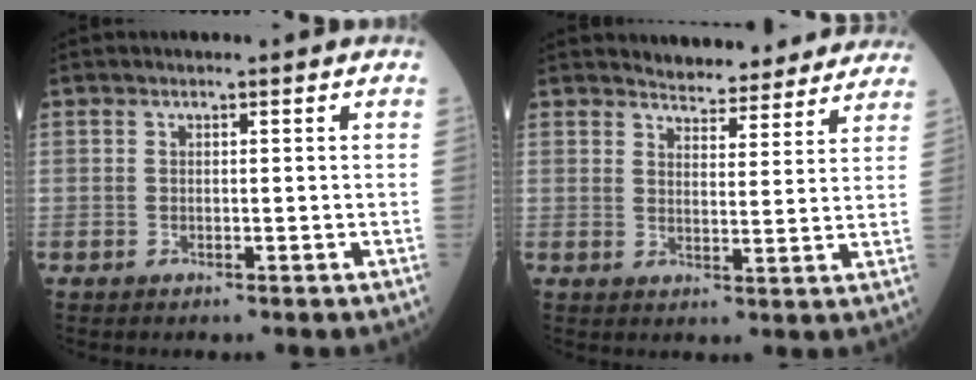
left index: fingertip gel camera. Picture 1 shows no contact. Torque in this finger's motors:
{"motor_torque": [-0.15, -0.14, 0.01, -0.01]}